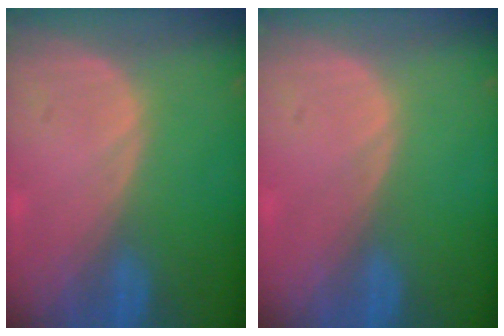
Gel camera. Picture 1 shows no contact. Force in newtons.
{"total": 0.0}